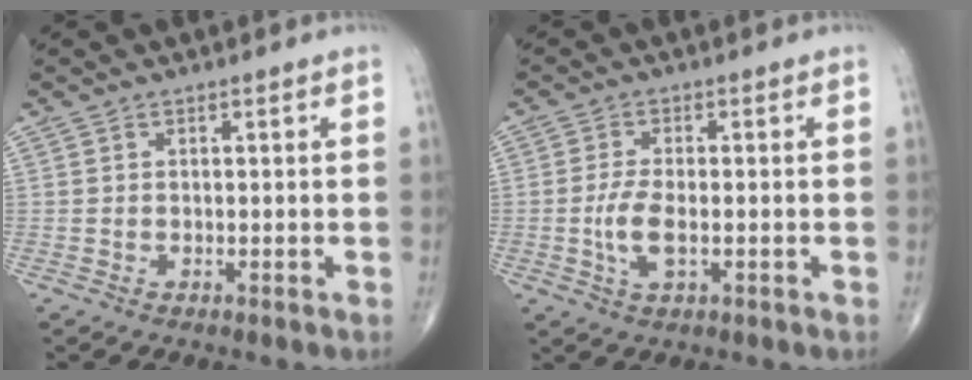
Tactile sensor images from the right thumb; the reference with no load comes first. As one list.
[{"total": 5.1, "force": [-0.9, 2.1, 4.5], "torque": [-0.098, -0.001, -0.018]}]